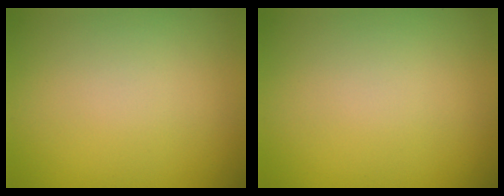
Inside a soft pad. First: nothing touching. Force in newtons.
{"total": 0.0}